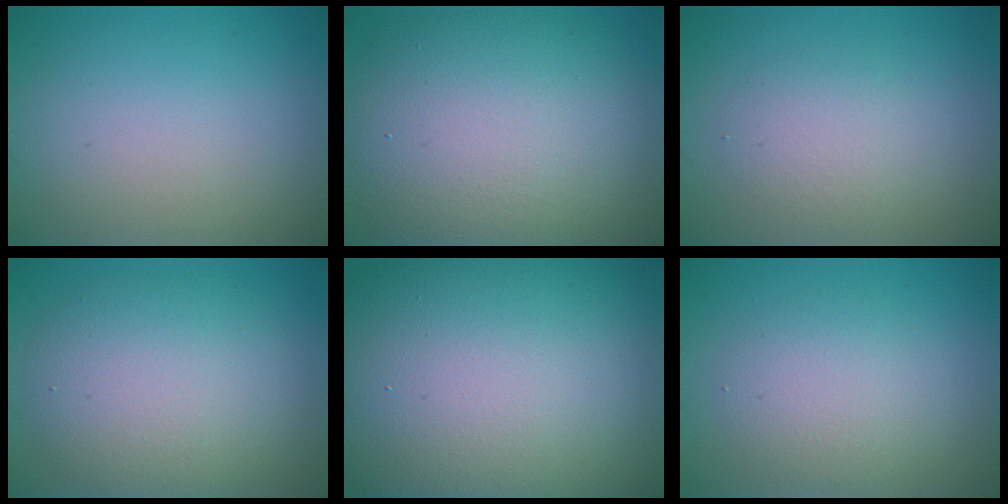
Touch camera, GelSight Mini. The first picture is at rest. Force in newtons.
{"total": 11.7, "press": 11.7, "slide": 0.9}
{"total": 2.6, "press": 2.6, "slide": 0.2}
{"total": 6.9, "press": 6.9, "slide": 0.2}
{"total": 21.1, "press": 21.1, "slide": 1.0}
{"total": 3.5, "press": 3.5, "slide": 0.3}